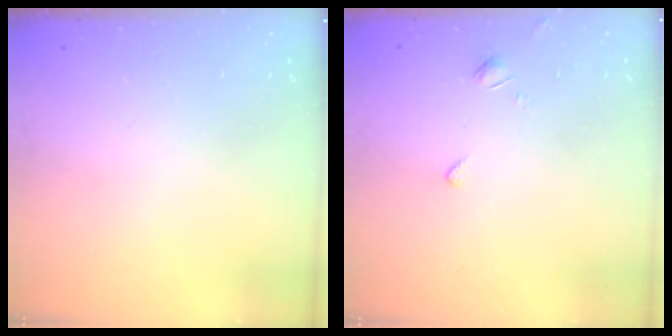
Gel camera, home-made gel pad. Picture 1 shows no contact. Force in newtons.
{"total": 1.7, "press": 1.6, "slide": 0.5}